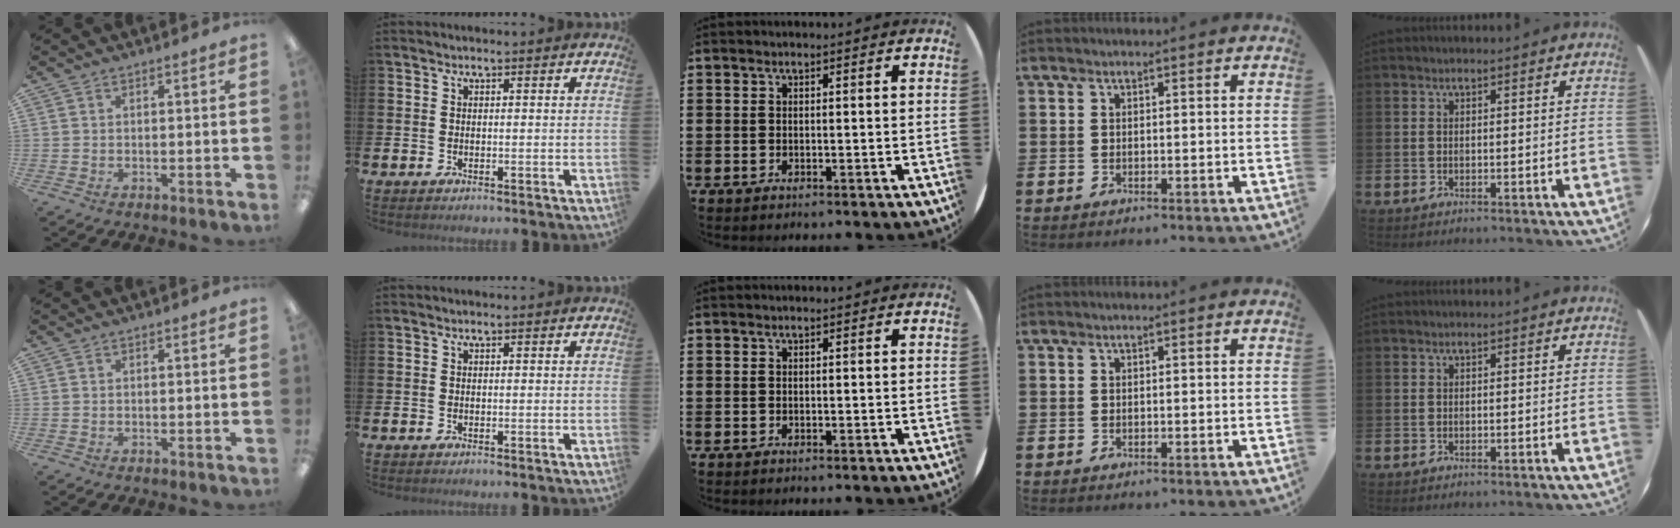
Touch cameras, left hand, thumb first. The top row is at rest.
{}